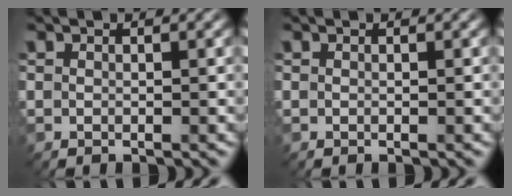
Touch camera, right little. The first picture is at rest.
{"total": 0.0}